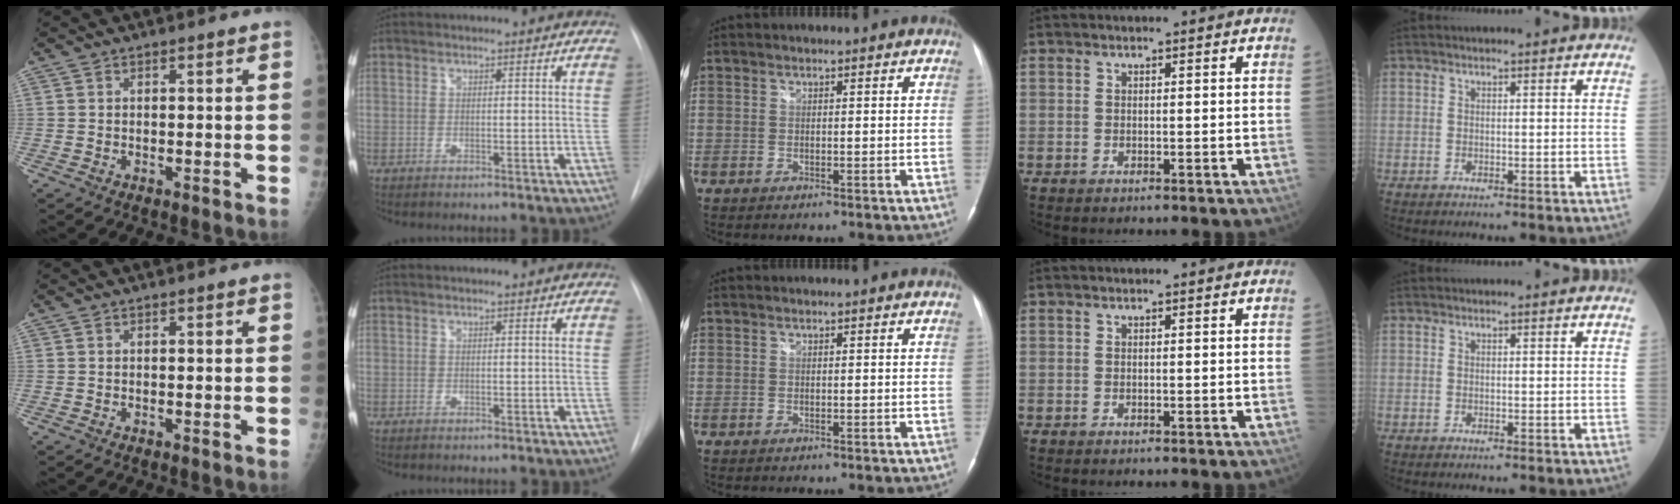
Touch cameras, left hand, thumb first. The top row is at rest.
{}